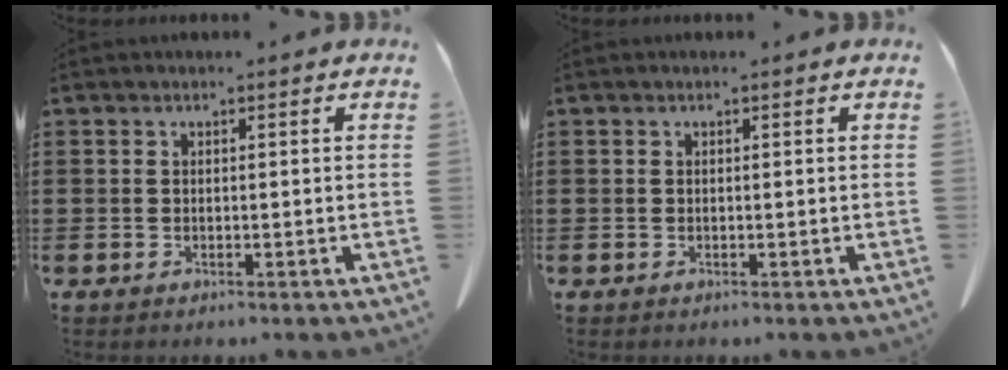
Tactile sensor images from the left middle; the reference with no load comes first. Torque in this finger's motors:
{"motor_torque": [0.53, -0.87, -0.03, -0.01]}